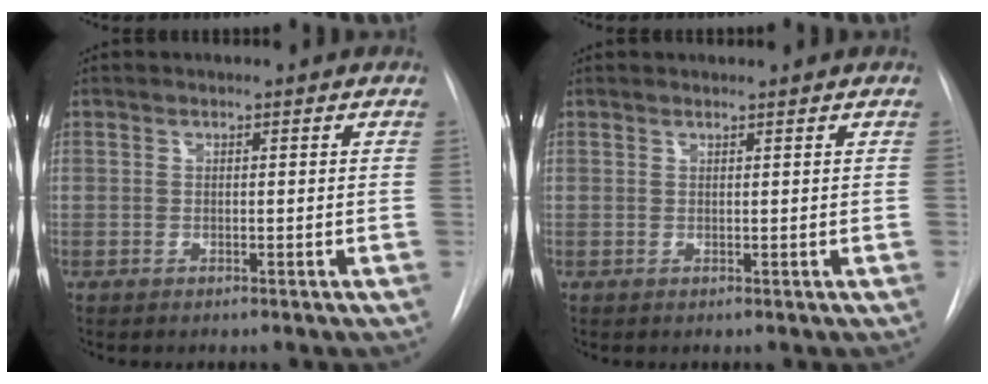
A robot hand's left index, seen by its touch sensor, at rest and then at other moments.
{"total": 1.1, "force": [1.1, -0.1, 0.2], "torque": [-0.006, 0.012, 0.022]}